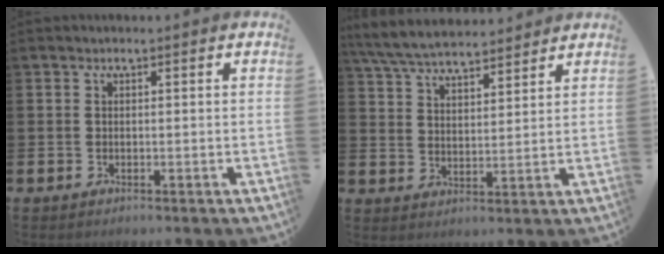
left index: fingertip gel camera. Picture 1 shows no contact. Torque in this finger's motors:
{"motor_torque": [1.13, -1.01, 0.28, 0.21]}